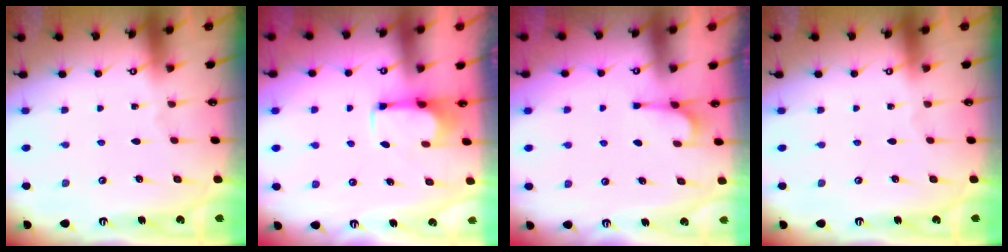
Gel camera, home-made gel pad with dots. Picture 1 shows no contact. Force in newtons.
{"total": 2.6, "press": 2.5, "slide": 0.9}
{"total": 2.4, "press": 2.2, "slide": 1.0}
{"total": 0.0}